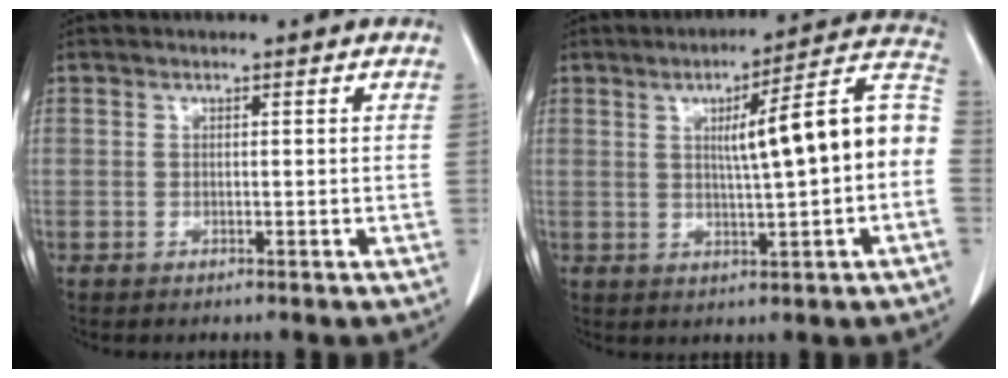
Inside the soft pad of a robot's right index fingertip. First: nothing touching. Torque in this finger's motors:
{"motor_torque": [0.55, 0.04, 0.31, 0.09]}